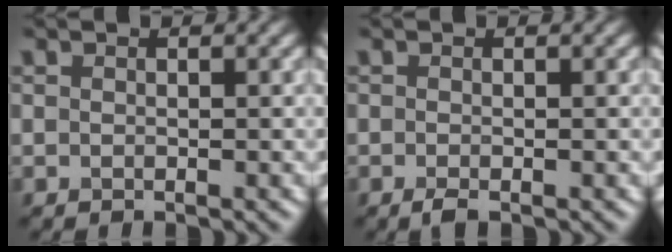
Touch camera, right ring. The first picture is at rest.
{"total": 0.9, "force": [-0.5, 0.2, 0.7], "torque": [-0.015, -0.003, -0.011]}